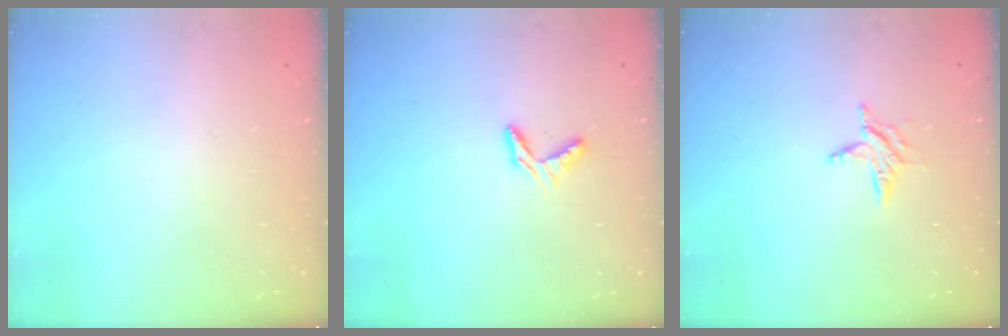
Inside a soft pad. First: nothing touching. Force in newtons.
{"total": 4.6, "press": 4.5, "slide": 0.3}
{"total": 4.4, "press": 4.4, "slide": 0.5}